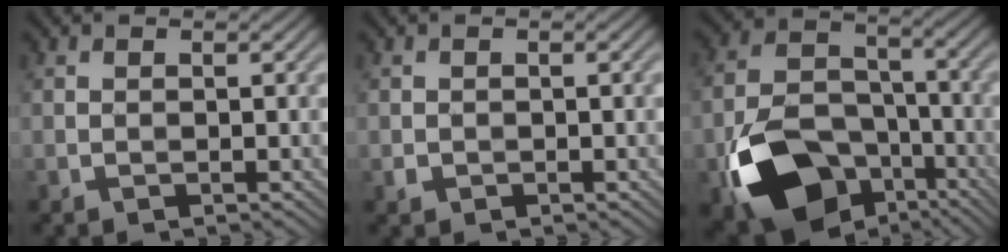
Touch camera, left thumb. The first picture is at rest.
{"total": 0.9, "force": [-0.4, 0.8, 0.4], "torque": [-0.008, -0.006, -0.005]}
{"total": 15.0, "force": [-7.7, 9.7, 8.4], "torque": [-0.181, -0.031, -0.146]}